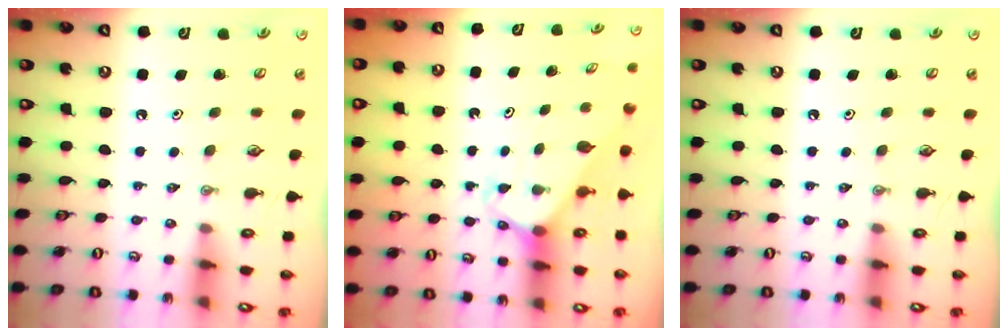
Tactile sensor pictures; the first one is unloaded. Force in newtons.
{"total": 2.7, "press": 2.7, "slide": 0.2}
{"total": 0.0}